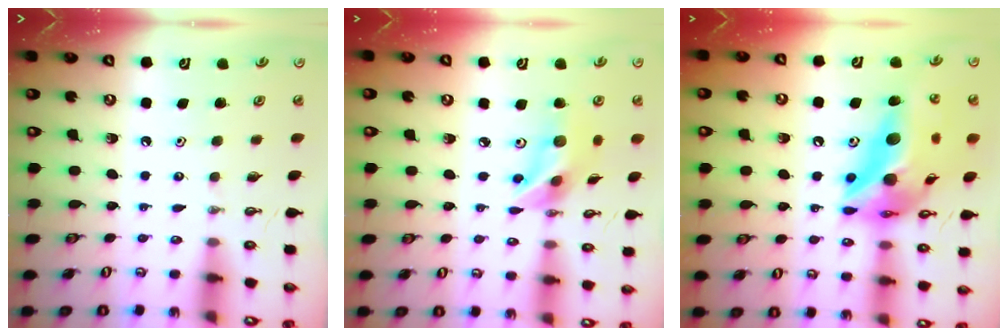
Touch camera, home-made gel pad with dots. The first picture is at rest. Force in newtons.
{"total": 13.4, "press": 13.0, "slide": 3.3}
{"total": 22.4, "press": 22.0, "slide": 4.1}